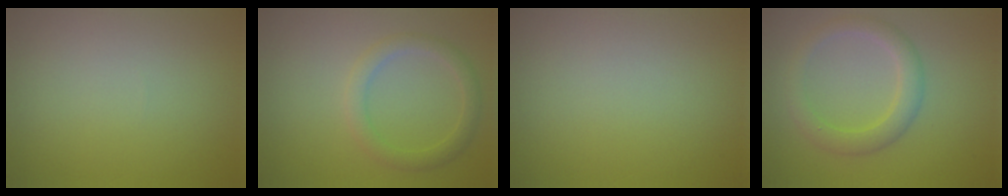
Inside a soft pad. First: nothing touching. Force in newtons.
{"total": 2.3, "press": 2.3, "slide": 0.0}
{"total": 0.0}
{"total": 2.9, "press": 2.9, "slide": 0.2}